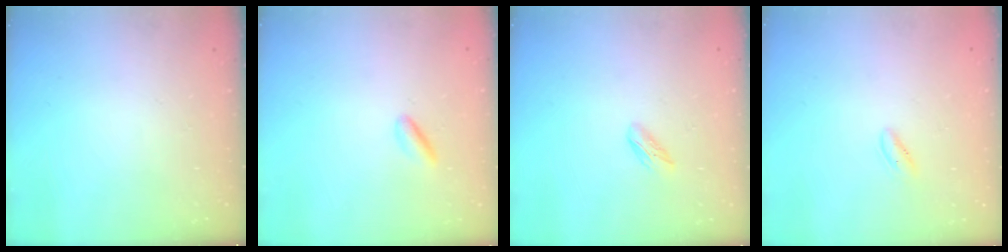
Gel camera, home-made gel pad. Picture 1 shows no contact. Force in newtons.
{"total": 2.2, "press": 2.2, "slide": 0.3}
{"total": 2.7, "press": 2.6, "slide": 0.8}
{"total": 1.8, "press": 1.5, "slide": 0.9}